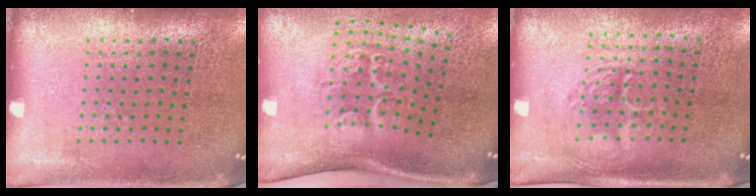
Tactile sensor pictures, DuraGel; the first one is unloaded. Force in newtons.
{"total": 2.2, "press": 1.4, "slide": 1.7}
{"total": 1.5, "press": 1.3, "slide": 0.6}